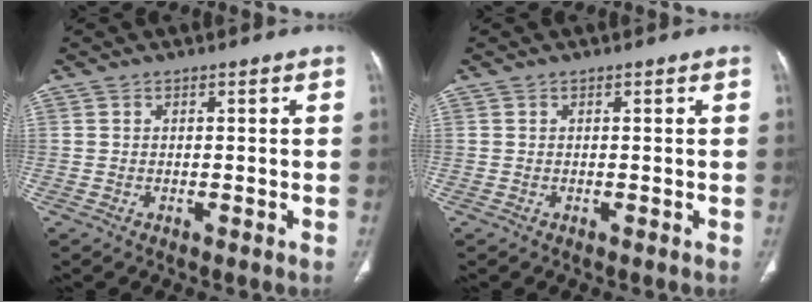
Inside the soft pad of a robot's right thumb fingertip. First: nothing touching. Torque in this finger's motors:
{"motor_torque": [-0.26, 0.13, -0.25, -0.28, 0.00]}